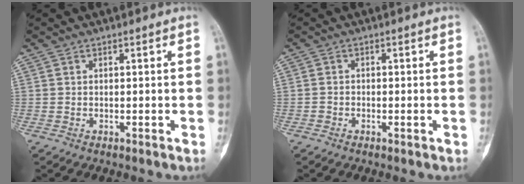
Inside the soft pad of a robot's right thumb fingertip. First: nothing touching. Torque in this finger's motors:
{"motor_torque": [0.23, 0.35, -0.08, 0.09, -0.01]}